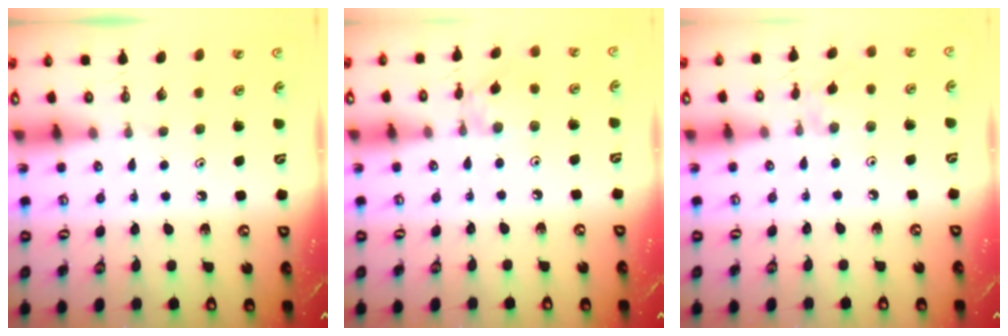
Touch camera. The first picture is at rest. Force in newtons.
{"total": 2.0, "press": 2.0, "slide": 0.3}
{"total": 3.1, "press": 3.0, "slide": 0.6}